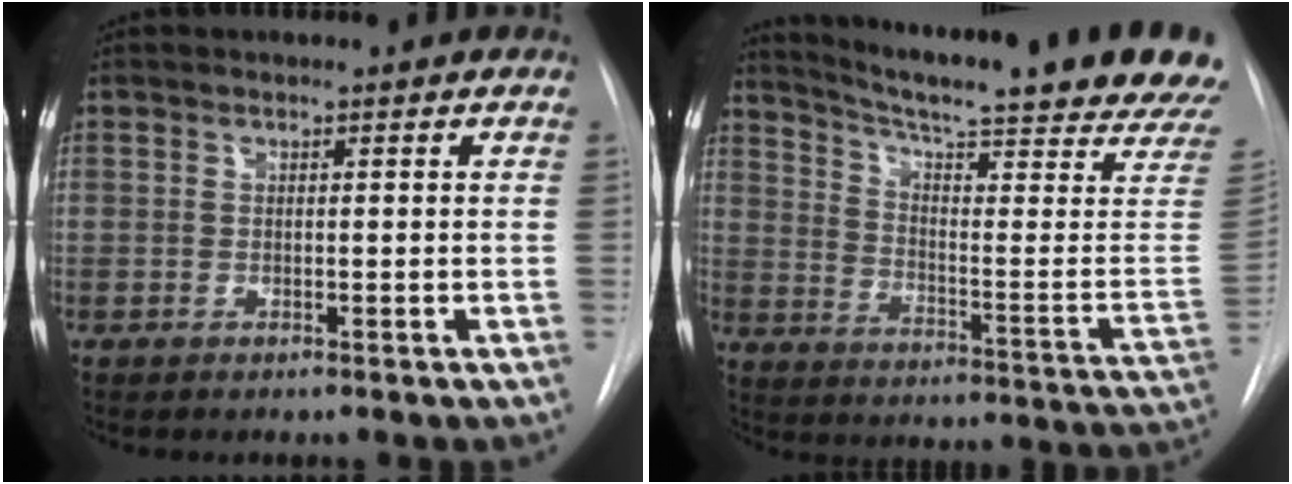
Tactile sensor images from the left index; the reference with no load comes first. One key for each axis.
{"total": 27.4, "fx": 21.6, "fy": 0.3, "fz": 16.8, "tx": -0.234, "ty": -0.081, "tz": 0.281}